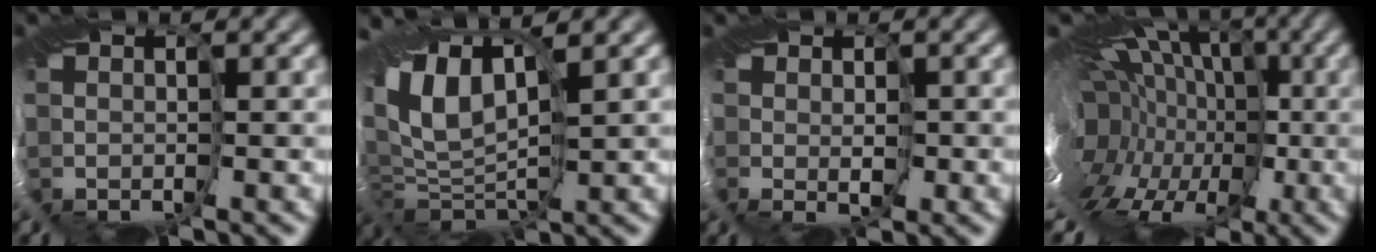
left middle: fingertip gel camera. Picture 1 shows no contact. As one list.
[{"total": 9.0, "force": [1.9, 4.6, 7.5], "torque": [-0.169, 0.002, 0.030]}, {"total": 0.0}, {"total": 17.3, "force": [-3.6, 12.9, 11.0], "torque": [-0.145, -0.019, -0.084]}]